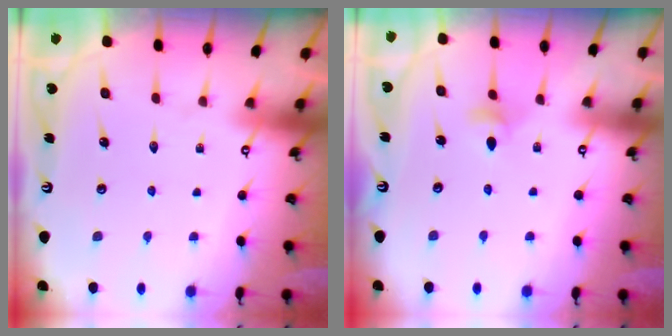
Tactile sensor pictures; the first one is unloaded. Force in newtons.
{"total": 3.9, "press": 3.9, "slide": 0.5}